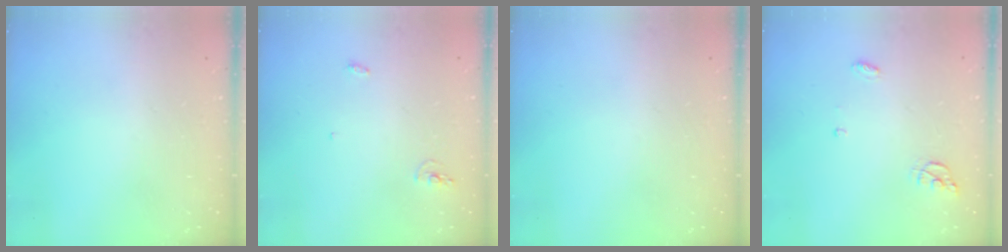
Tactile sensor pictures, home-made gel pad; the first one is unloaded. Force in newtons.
{"total": 7.6, "press": 4.3, "slide": 6.2}
{"total": 0.0}
{"total": 5.2, "press": 5.2, "slide": 0.2}